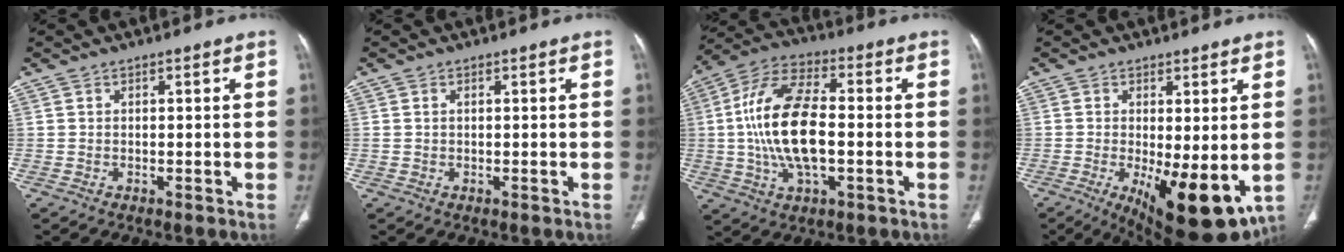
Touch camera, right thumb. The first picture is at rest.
{"total": 0.9, "force": [0.3, 0.6, 0.6], "torque": [-0.017, 0.006, 0.011]}
{"total": 17.2, "force": [-1.0, 8.0, 15.2], "torque": [-0.303, 0.020, -0.020]}
{"total": 13.9, "force": [-3.2, 5.2, 12.5], "torque": [-0.178, -0.029, -0.029]}